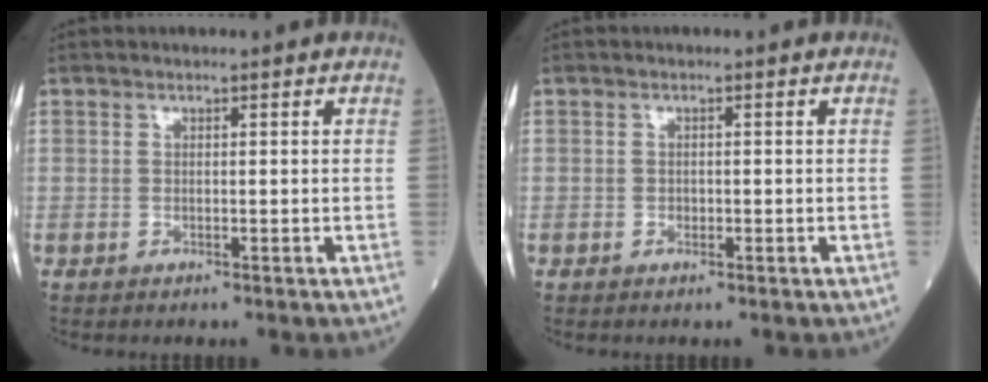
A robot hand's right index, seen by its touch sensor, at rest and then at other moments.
{"total": 0.7, "force": [-0.2, 0.6, 0.3], "torque": [-0.002, 0.002, -0.004]}